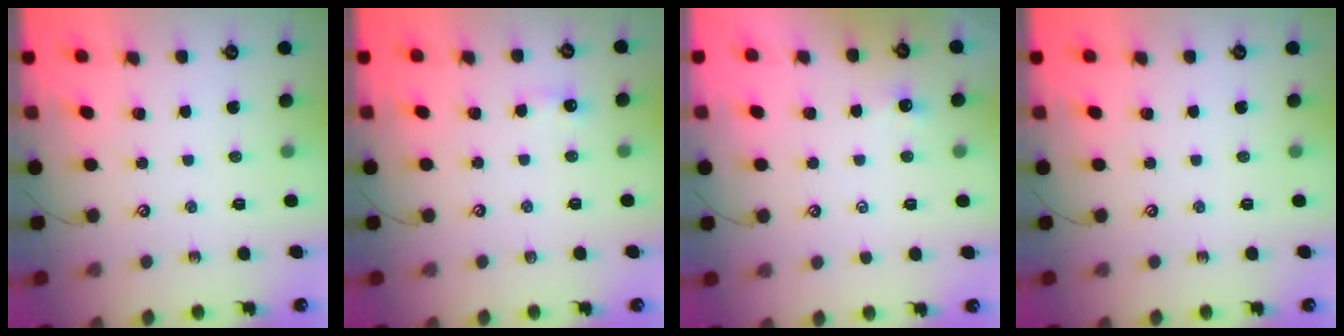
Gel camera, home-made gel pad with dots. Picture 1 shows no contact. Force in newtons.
{"total": 2.6, "press": 2.6, "slide": 0.4}
{"total": 1.1, "press": 1.1, "slide": 0.3}
{"total": 0.0}